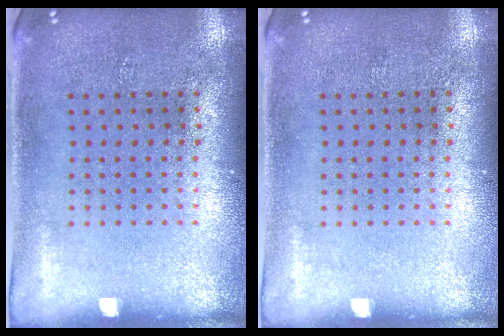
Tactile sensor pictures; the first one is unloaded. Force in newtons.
{"total": 0.0}